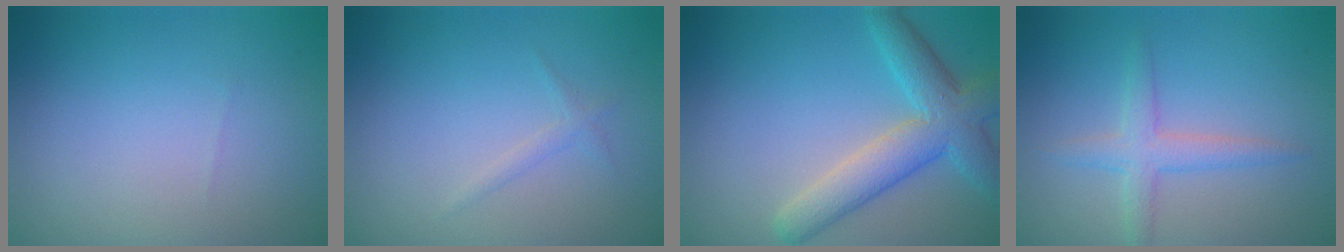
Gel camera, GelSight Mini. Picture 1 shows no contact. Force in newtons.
{"total": 0.8, "press": 0.8, "slide": 0.1}
{"total": 5.6, "press": 5.6, "slide": 0.4}
{"total": 2.4, "press": 2.4, "slide": 0.1}